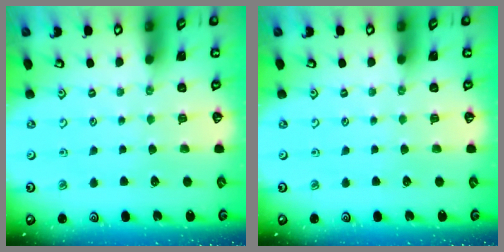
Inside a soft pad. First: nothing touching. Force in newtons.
{"total": 0.0}